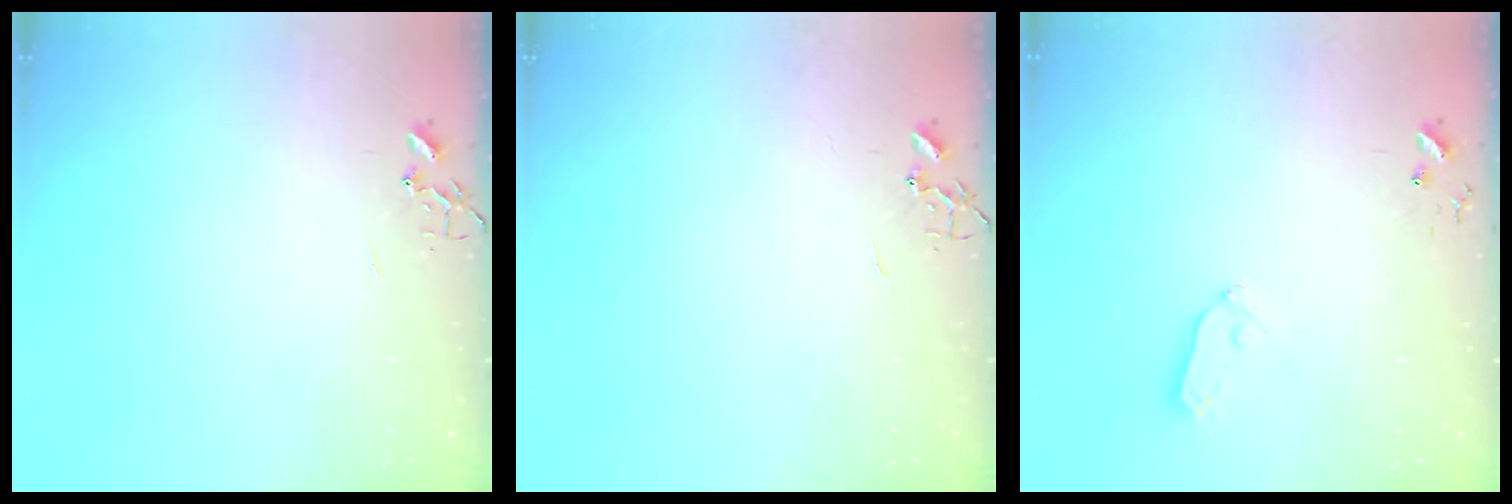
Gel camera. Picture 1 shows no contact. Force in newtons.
{"total": 0.0}
{"total": 6.0, "press": 6.0, "slide": 0.5}